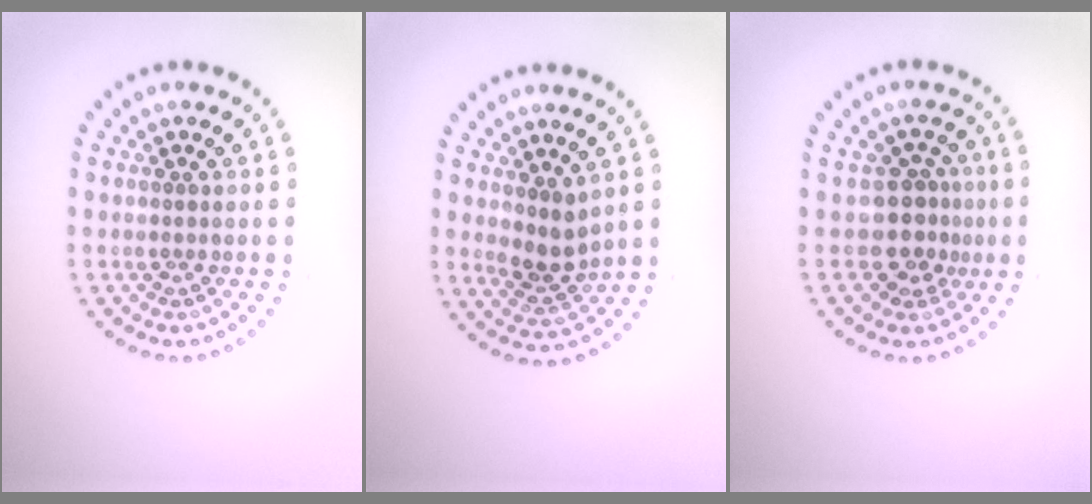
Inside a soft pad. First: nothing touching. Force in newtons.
{"total": 2.7, "press": 2.1, "slide": 1.7}
{"total": 2.8, "press": 2.0, "slide": 1.9}